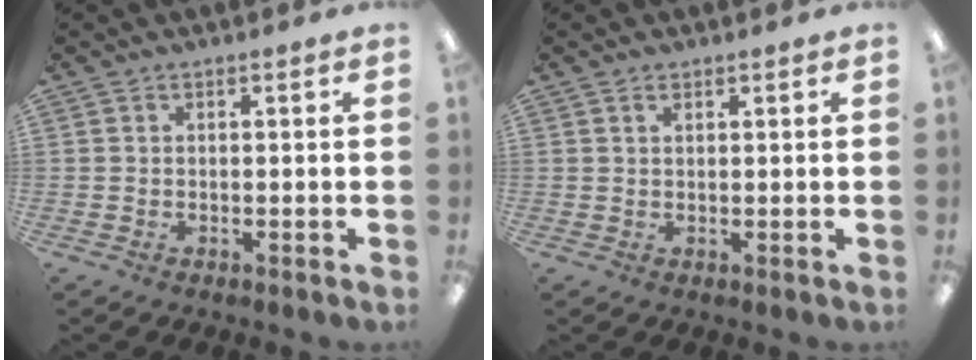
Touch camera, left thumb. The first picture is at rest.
{"total": 1.1, "force": [0.8, 0.5, 0.5], "torque": [-0.012, 0.000, 0.015]}